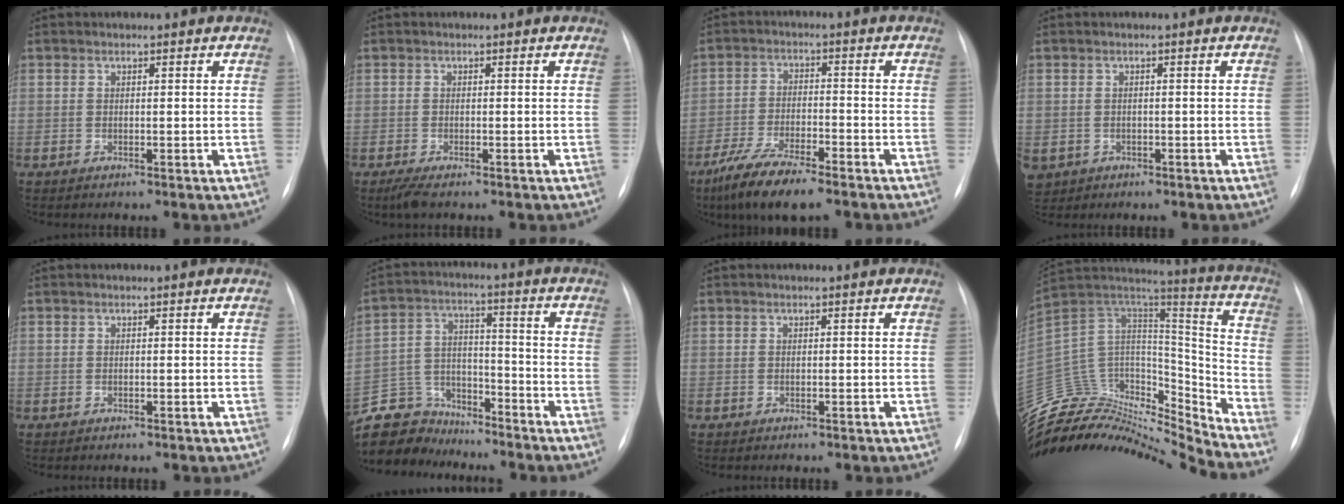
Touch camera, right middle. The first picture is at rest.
{"total": 2.2, "force": [-1.6, 0.4, 1.5], "torque": [-0.035, -0.008, -0.030]}
{"total": 9.9, "force": [-7.3, 1.9, 6.4], "torque": [-0.121, -0.021, -0.129]}
{"total": 5.2, "force": [-2.4, 4.4, 1.3], "torque": [-0.035, 0.004, -0.027]}
{"total": 0.5, "force": [-0.4, 0.2, 0.2], "torque": [-0.010, -0.001, -0.005]}
{"total": 11.9, "force": [-10.9, 4.7, 0.5], "torque": [-0.017, 0.036, -0.201]}
{"total": 0.8, "force": [-0.6, 0.3, 0.3], "torque": [-0.010, -0.002, -0.007]}
{"total": 26.0, "force": [-25.2, 4.6, 4.7], "torque": [-0.114, 0.071, -0.405]}